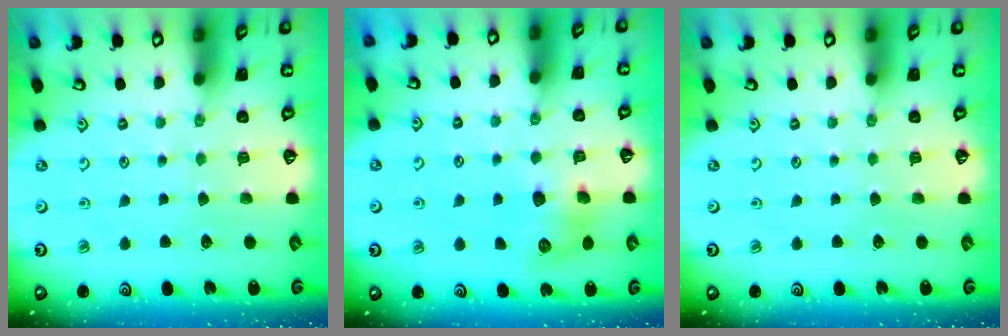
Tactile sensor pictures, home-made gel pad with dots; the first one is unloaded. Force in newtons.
{"total": 8.5, "press": 8.5, "slide": 0.5}
{"total": 0.0}